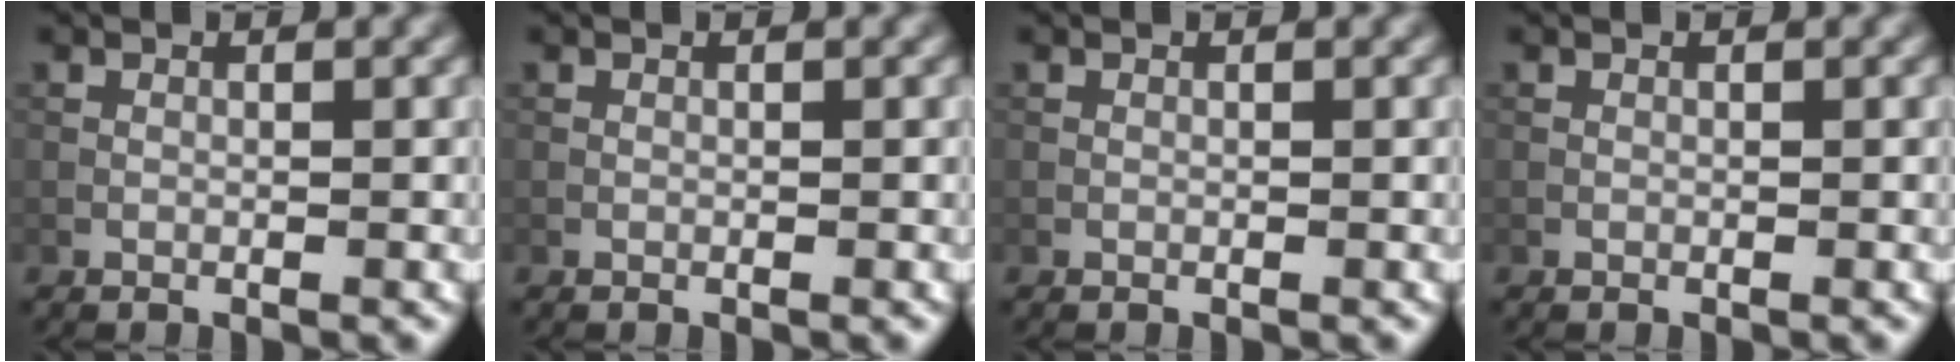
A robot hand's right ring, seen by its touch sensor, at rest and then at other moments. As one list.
[{"total": 0.0}, {"total": 0.0}, {"total": 0.0}]